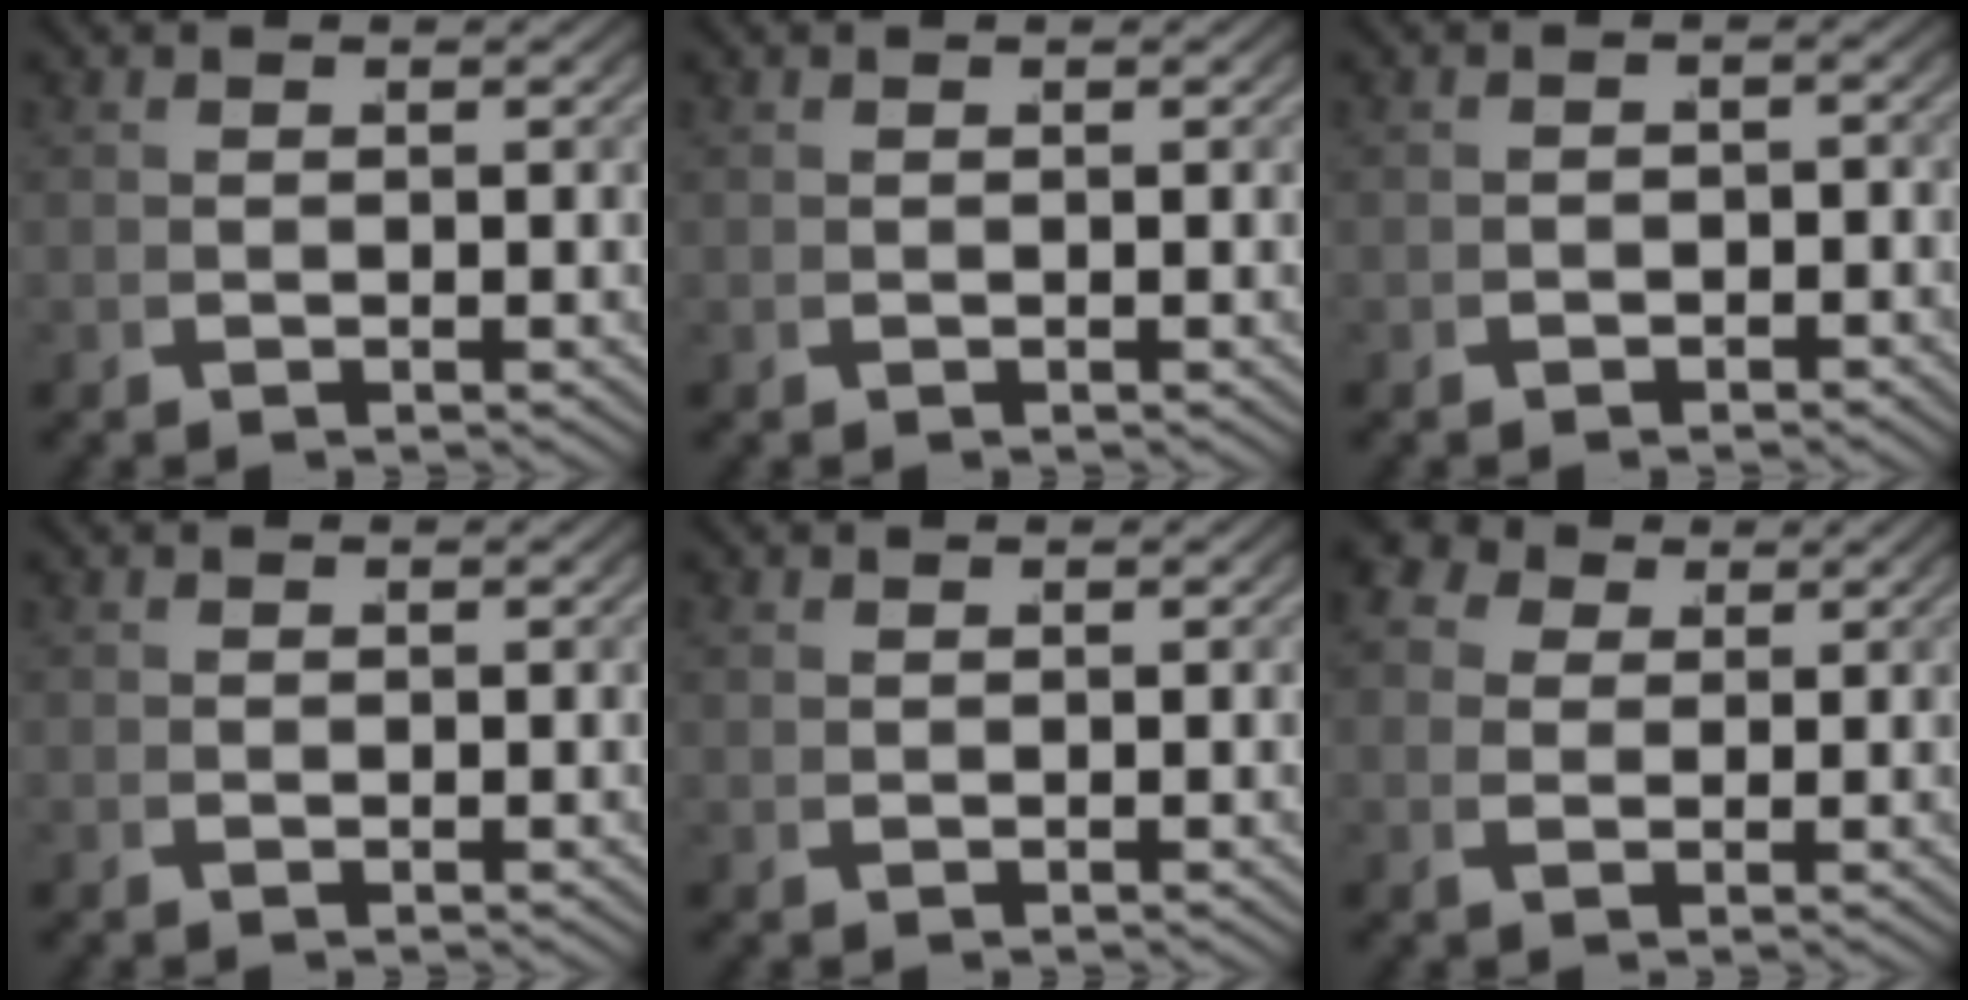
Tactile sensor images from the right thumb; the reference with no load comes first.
{"total": 0.0}
{"total": 1.4, "force": [-1.2, 0.7, 0.2], "torque": [0.007, -0.005, -0.022]}
{"total": 0.0}
{"total": 0.6, "force": [0.6, -0.2, -0.1], "torque": [0.004, 0.001, 0.015]}
{"total": 4.4, "force": [2.1, 3.4, 1.9], "torque": [-0.037, -0.005, 0.031]}